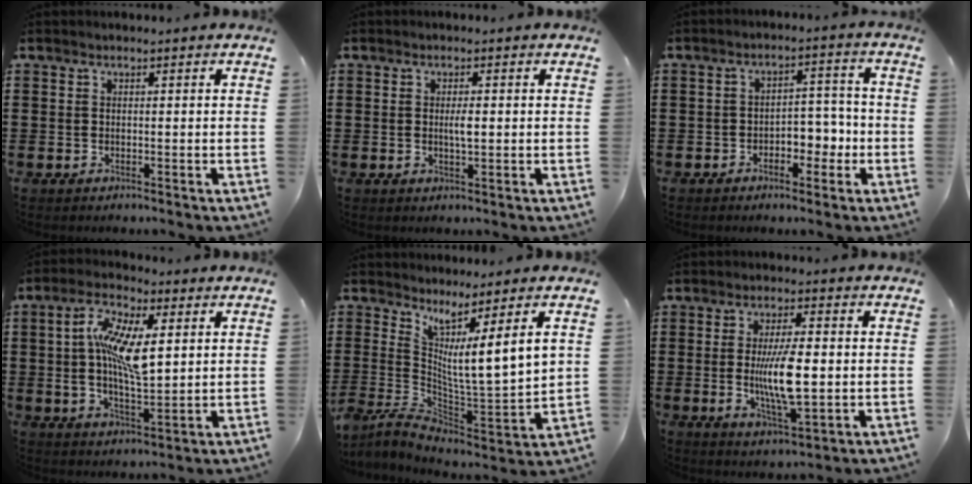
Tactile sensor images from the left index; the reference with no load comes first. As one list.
[{"total": 2.3, "force": [0.1, 0.7, 2.2], "torque": [-0.043, -0.001, 0.000]}, {"total": 4.8, "force": [-2.4, 3.0, 2.8], "torque": [-0.036, 0.006, -0.053]}, {"total": 10.8, "force": [2.5, 3.9, 9.7], "torque": [-0.186, 0.007, 0.041]}, {"total": 7.9, "force": [3.6, -0.1, 7.0], "torque": [-0.129, -0.040, 0.055]}, {"total": 9.3, "force": [-0.3, 3.1, 8.8], "torque": [-0.161, -0.009, -0.011]}]